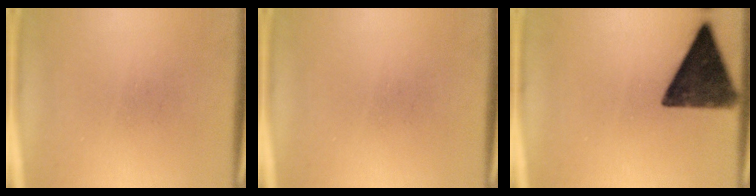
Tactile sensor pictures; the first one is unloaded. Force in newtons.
{"total": 0.0}
{"total": 13.2}